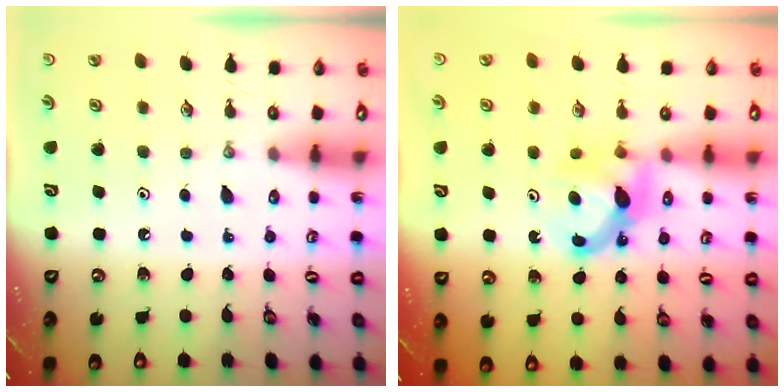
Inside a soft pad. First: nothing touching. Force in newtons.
{"total": 8.1, "press": 8.1, "slide": 0.4}